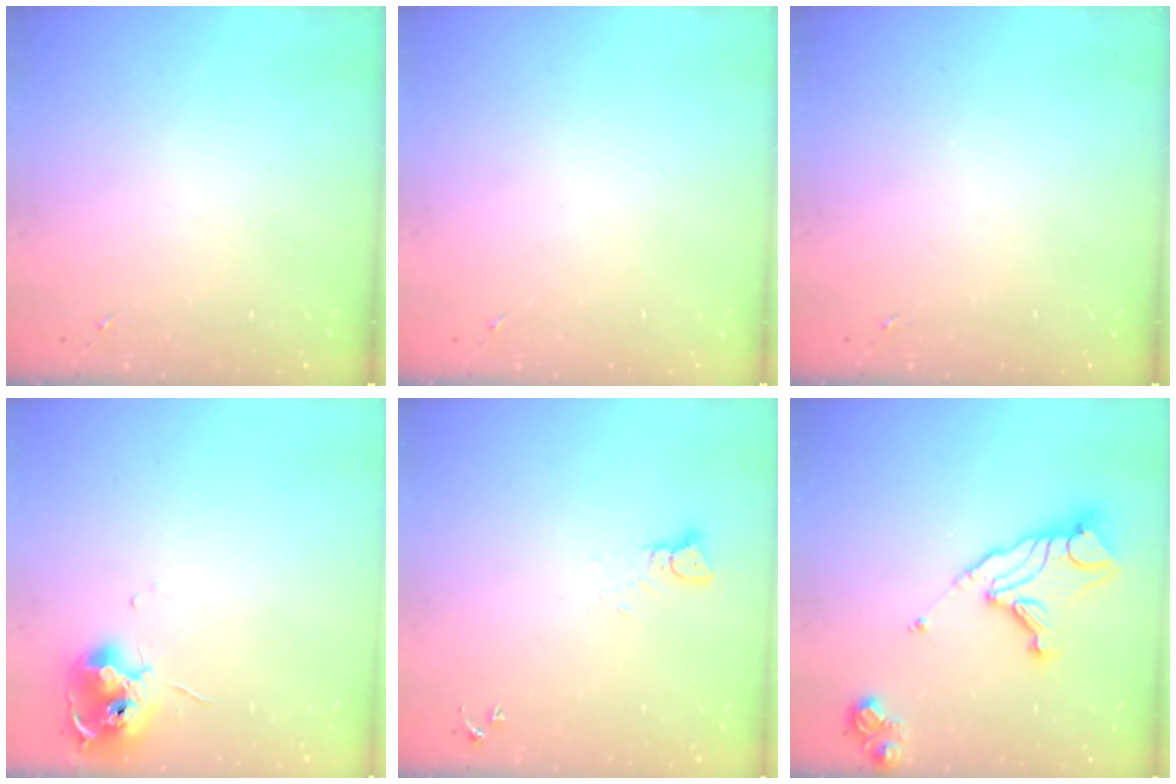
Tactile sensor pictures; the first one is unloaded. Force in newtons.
{"total": 0.0}
{"total": 0.0}
{"total": 11.9, "press": 11.8, "slide": 1.2}
{"total": 2.4, "press": 2.4, "slide": 0.2}
{"total": 15.4, "press": 15.3, "slide": 1.7}